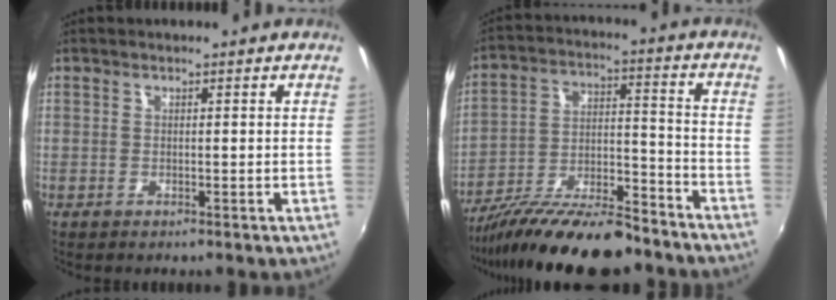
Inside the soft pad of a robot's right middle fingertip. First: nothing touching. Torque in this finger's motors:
{"motor_torque": [1.09, -1.05, 0.33, 0.08]}